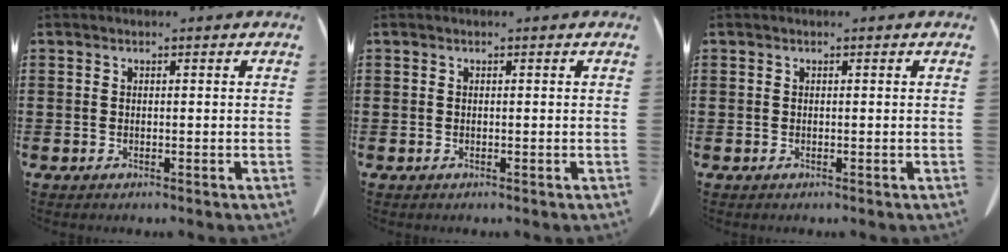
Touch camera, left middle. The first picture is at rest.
{"total": 0.0}
{"total": 0.0}